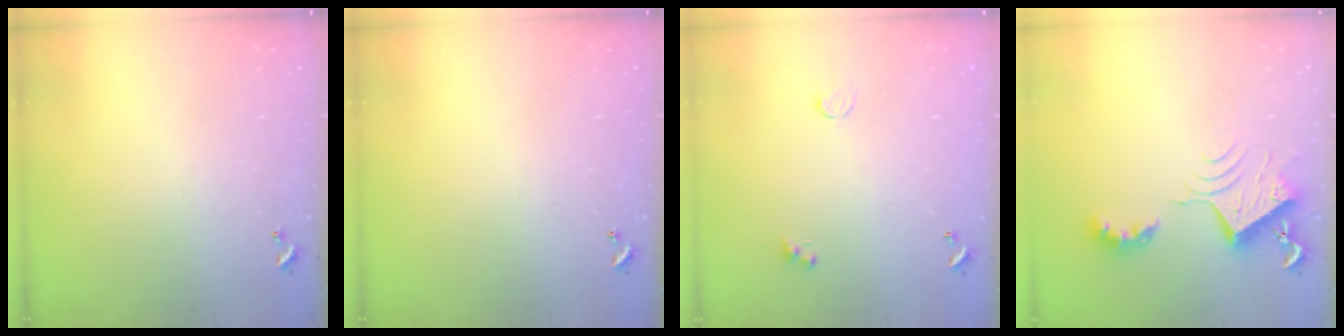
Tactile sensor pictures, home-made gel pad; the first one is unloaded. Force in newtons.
{"total": 0.0}
{"total": 0.8, "press": 0.7, "slide": 0.4}
{"total": 9.5, "press": 9.4, "slide": 1.1}